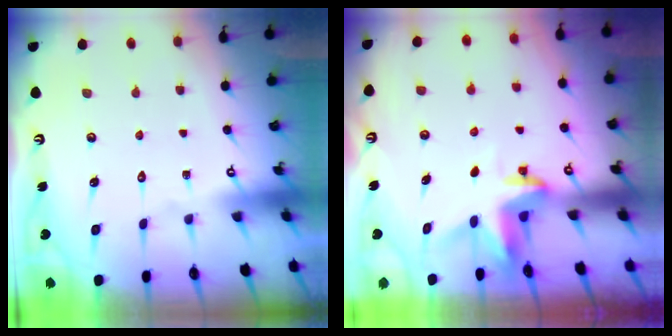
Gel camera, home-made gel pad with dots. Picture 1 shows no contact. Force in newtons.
{"total": 3.9, "press": 3.8, "slide": 0.3}